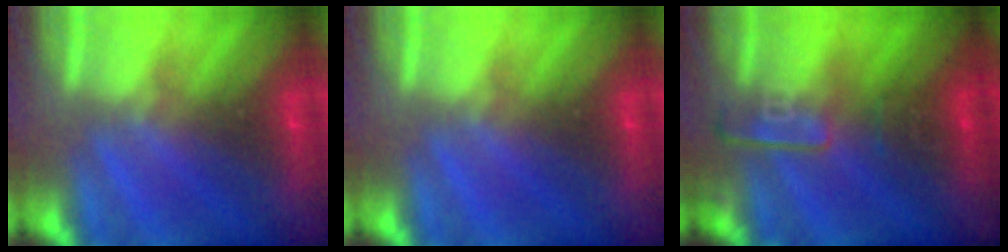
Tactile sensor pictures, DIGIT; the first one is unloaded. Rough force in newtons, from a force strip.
{"total": 0.0}
{"total": 2.4}